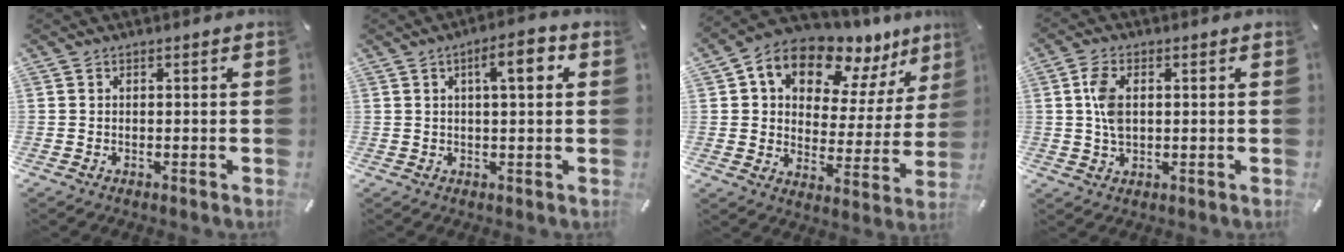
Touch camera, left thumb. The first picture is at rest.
{"total": 6.8, "force": [2.3, 1.9, 6.1], "torque": [-0.091, -0.004, 0.029]}
{"total": 13.1, "force": [9.6, 7.3, 5.2], "torque": [-0.090, -0.079, 0.169]}
{"total": 5.9, "force": [1.0, 3.5, 4.6], "torque": [-0.102, 0.001, 0.013]}